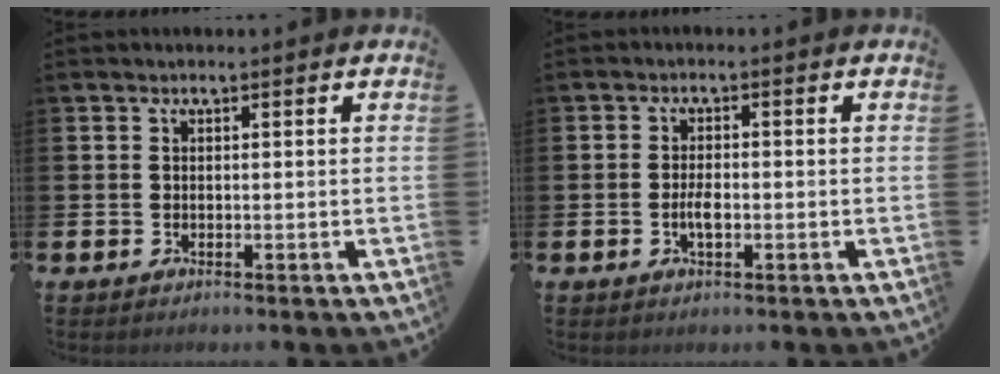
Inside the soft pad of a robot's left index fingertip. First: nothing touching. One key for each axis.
{"total": 2.4, "fx": -0.6, "fy": 1.0, "fz": 2.2, "tx": -0.035, "ty": 0.000, "tz": -0.012}